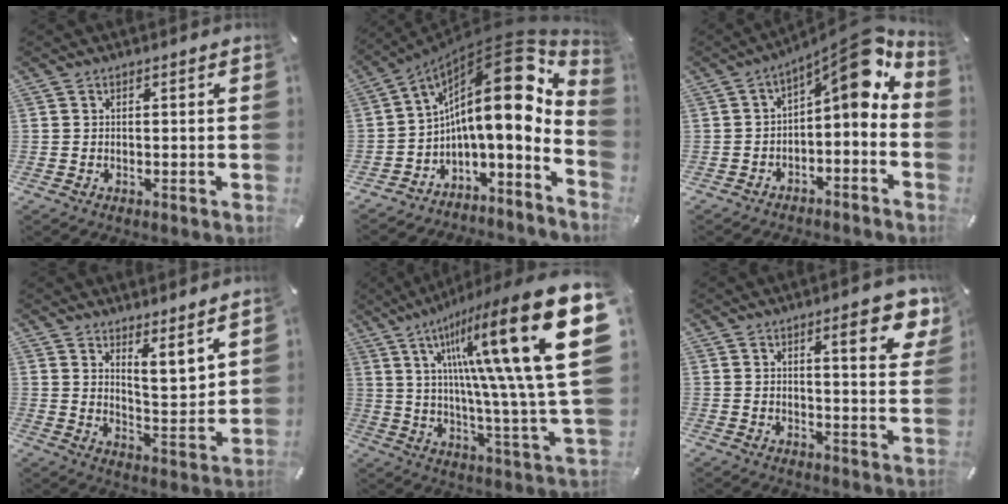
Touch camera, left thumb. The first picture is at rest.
{"total": 19.2, "force": [6.8, 7.8, 16.1], "torque": [-0.235, -0.068, 0.110]}
{"total": 10.1, "force": [4.6, 3.9, 8.1], "torque": [-0.105, -0.049, 0.074]}
{"total": 5.8, "force": [5.6, 0.4, 1.3], "torque": [-0.017, -0.065, 0.096]}
{"total": 32.2, "force": [12.1, 7.6, 28.9], "torque": [-0.432, -0.097, 0.198]}
{"total": 10.1, "force": [5.3, 2.6, 8.2], "torque": [-0.109, -0.024, 0.080]}